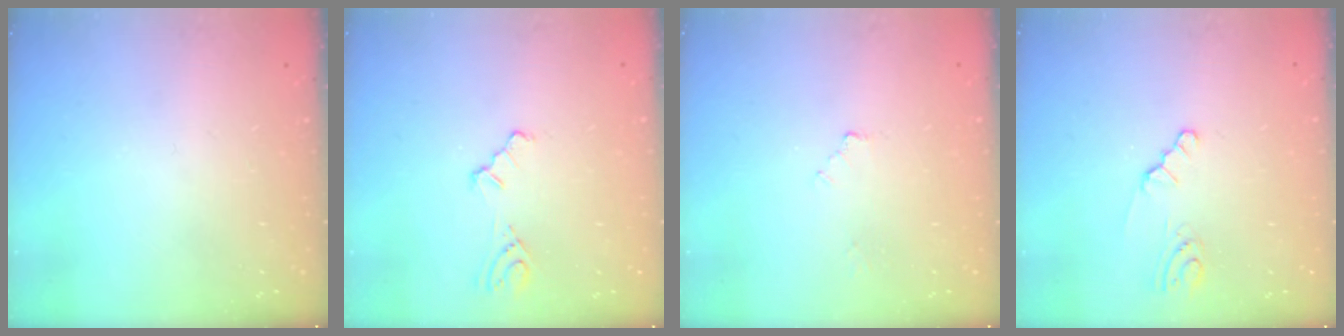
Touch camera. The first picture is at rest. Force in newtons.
{"total": 3.2, "press": 3.2, "slide": 0.7}
{"total": 2.1, "press": 2.1, "slide": 0.3}
{"total": 1.4, "press": 1.4, "slide": 0.2}